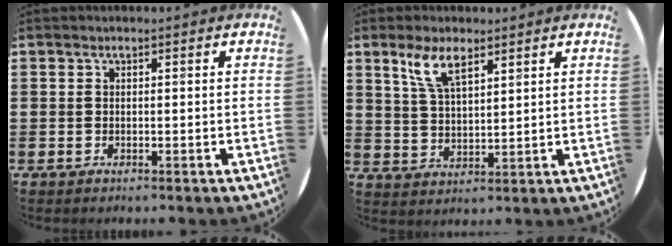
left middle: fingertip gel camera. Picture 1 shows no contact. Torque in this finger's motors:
{"motor_torque": [1.14, -1.00, 0.19, 0.07]}